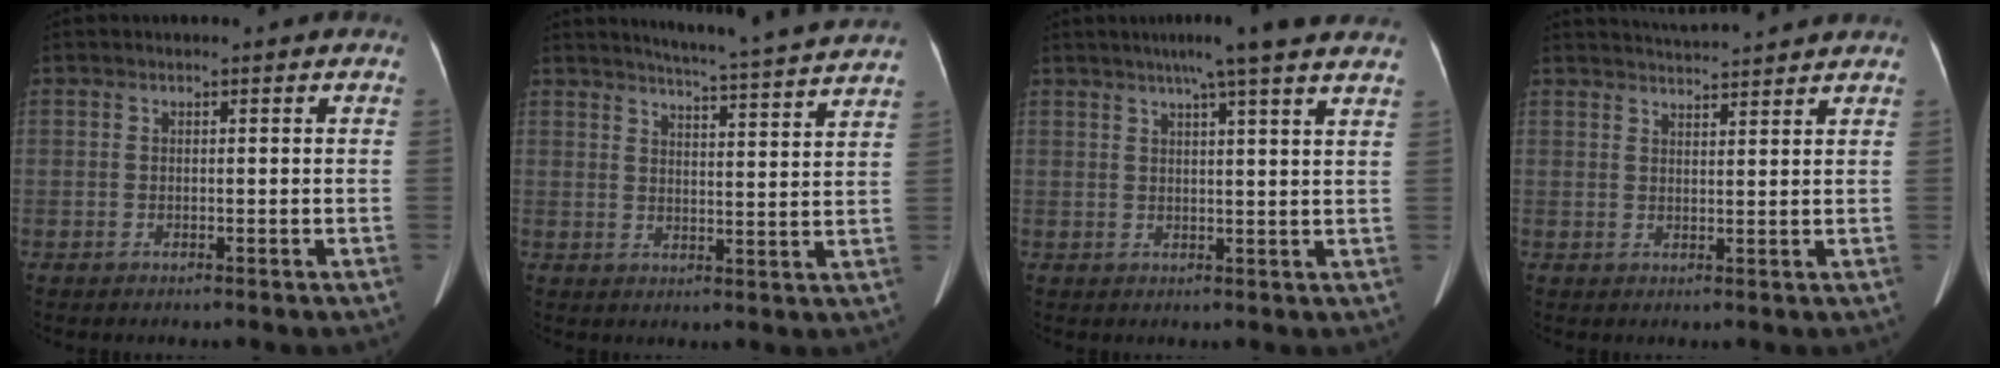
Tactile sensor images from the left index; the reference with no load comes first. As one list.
[{"total": 15.2, "force": [14.2, -1.1, 5.4], "torque": [-0.093, -0.032, 0.171]}, {"total": 12.1, "force": [9.6, -0.4, 7.3], "torque": [-0.108, 0.020, 0.105]}, {"total": 7.1, "force": [6.9, -0.4, 1.6], "torque": [-0.035, 0.024, 0.100]}]